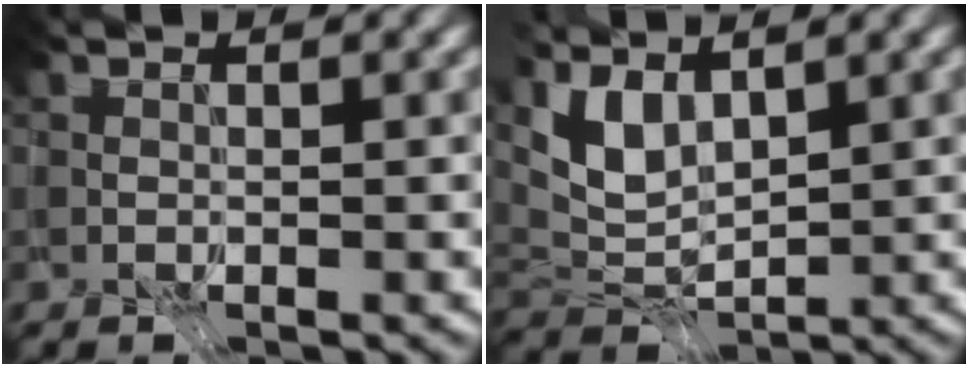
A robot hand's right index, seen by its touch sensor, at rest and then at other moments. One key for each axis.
{"total": 1.5, "fx": 1.0, "fy": -0.6, "fz": 1.0, "tx": -0.022, "ty": -0.012, "tz": 0.030}